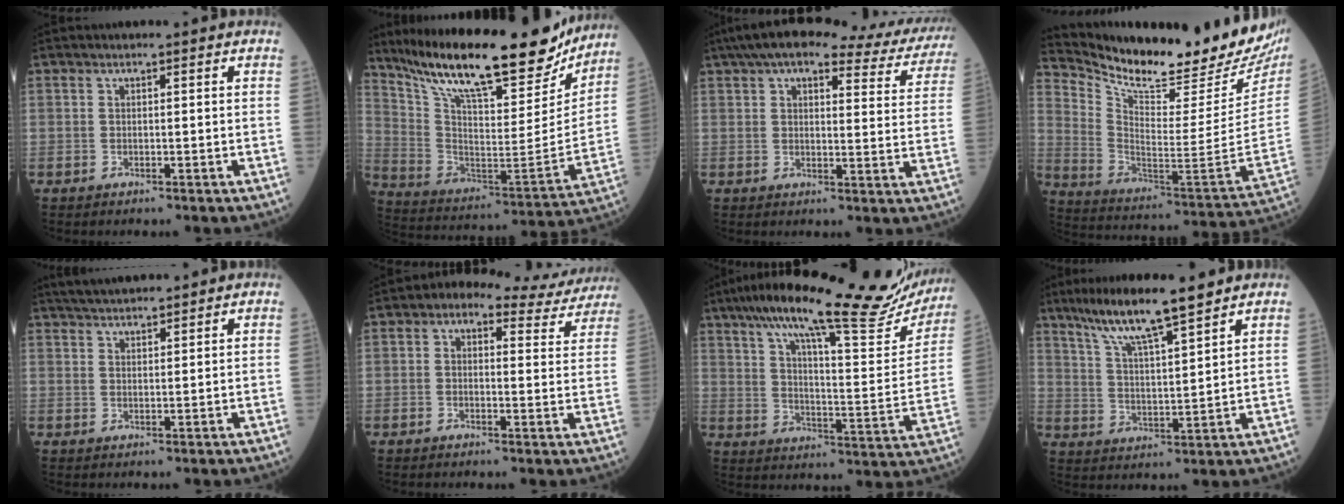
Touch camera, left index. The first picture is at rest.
{"total": 27.7, "force": [22.2, 6.2, 15.3], "torque": [-0.266, -0.017, 0.341]}
{"total": 22.4, "force": [19.3, 5.1, 10.0], "torque": [-0.143, 0.010, 0.225]}
{"total": 25.1, "force": [22.2, 3.3, 11.4], "torque": [-0.212, -0.087, 0.324]}
{"total": 5.3, "force": [4.9, 0.7, 2.0], "torque": [-0.035, 0.028, 0.088]}
{"total": 10.5, "force": [8.6, 4.7, 3.8], "torque": [-0.032, 0.025, 0.080]}
{"total": 29.3, "force": [24.0, 4.2, 16.3], "torque": [-0.260, -0.018, 0.320]}
{"total": 11.0, "force": [8.7, 0.2, 6.8], "torque": [-0.124, 0.008, 0.155]}